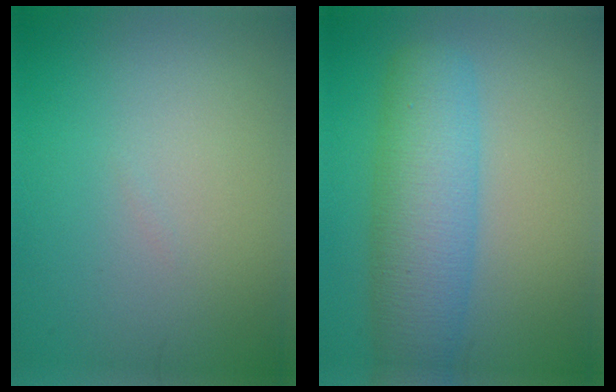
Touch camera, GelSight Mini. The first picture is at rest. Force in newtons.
{"total": 6.7, "press": 6.7, "slide": 0.2}